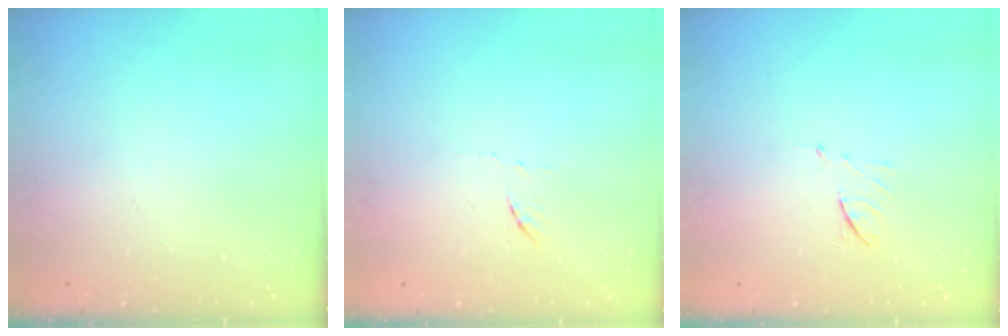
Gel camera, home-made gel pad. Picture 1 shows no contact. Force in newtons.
{"total": 6.1, "press": 6.1, "slide": 0.3}
{"total": 6.0, "press": 5.9, "slide": 0.6}